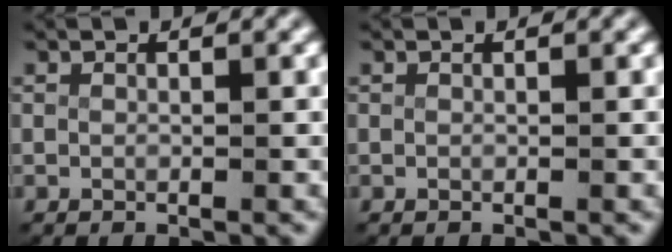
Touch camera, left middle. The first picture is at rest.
{"total": 0.0}